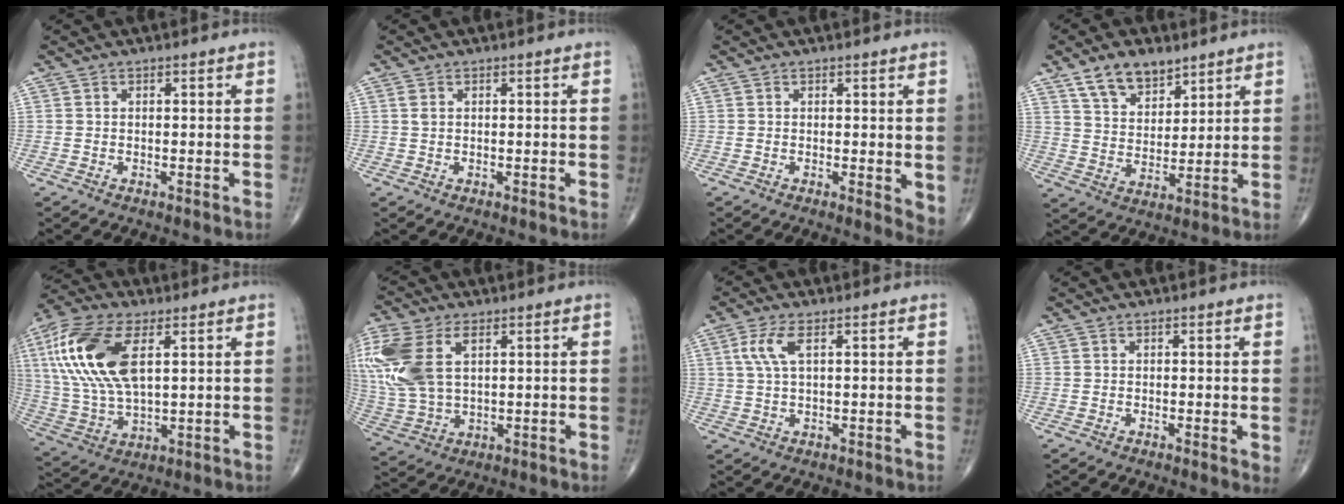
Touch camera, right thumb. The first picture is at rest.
{"total": 1.0, "force": [0.4, 0.6, 0.7], "torque": [-0.018, 0.006, 0.011]}
{"total": 3.4, "force": [0.4, 1.2, 3.2], "torque": [-0.039, -0.011, 0.003]}
{"total": 9.7, "force": [6.5, 5.3, 4.8], "torque": [-0.058, -0.038, 0.123]}
{"total": 19.0, "force": [5.6, 9.1, 15.7], "torque": [-0.337, -0.004, 0.107]}
{"total": 18.2, "force": [5.5, 10.7, 13.6], "torque": [-0.343, -0.002, 0.111]}
{"total": 4.7, "force": [1.6, 1.6, 4.2], "torque": [-0.106, 0.005, 0.035]}
{"total": 1.4, "force": [0.3, 0.4, 1.3], "torque": [-0.018, -0.006, 0.000]}